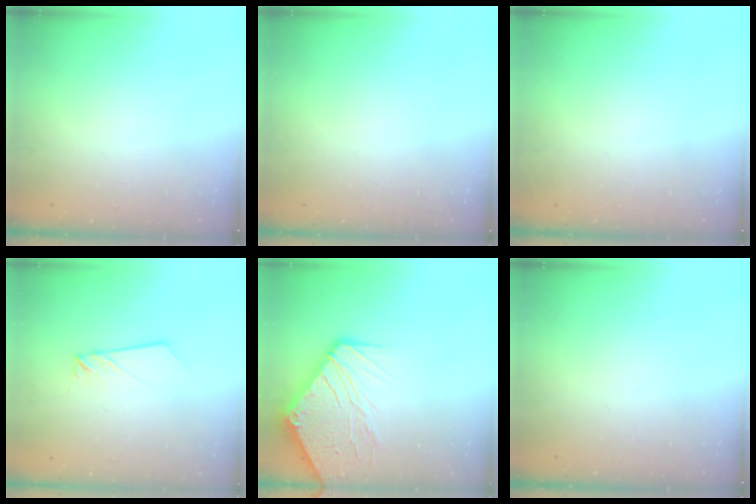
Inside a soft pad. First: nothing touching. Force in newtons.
{"total": 0.0}
{"total": 0.0}
{"total": 2.0, "press": 2.0, "slide": 0.2}
{"total": 17.5, "press": 17.4, "slide": 2.2}
{"total": 0.0}